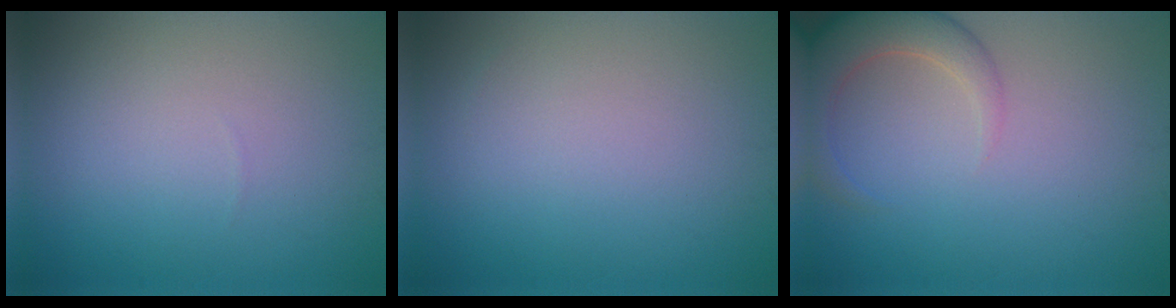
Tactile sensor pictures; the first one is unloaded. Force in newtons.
{"total": 0.0}
{"total": 4.6, "press": 4.6, "slide": 0.5}